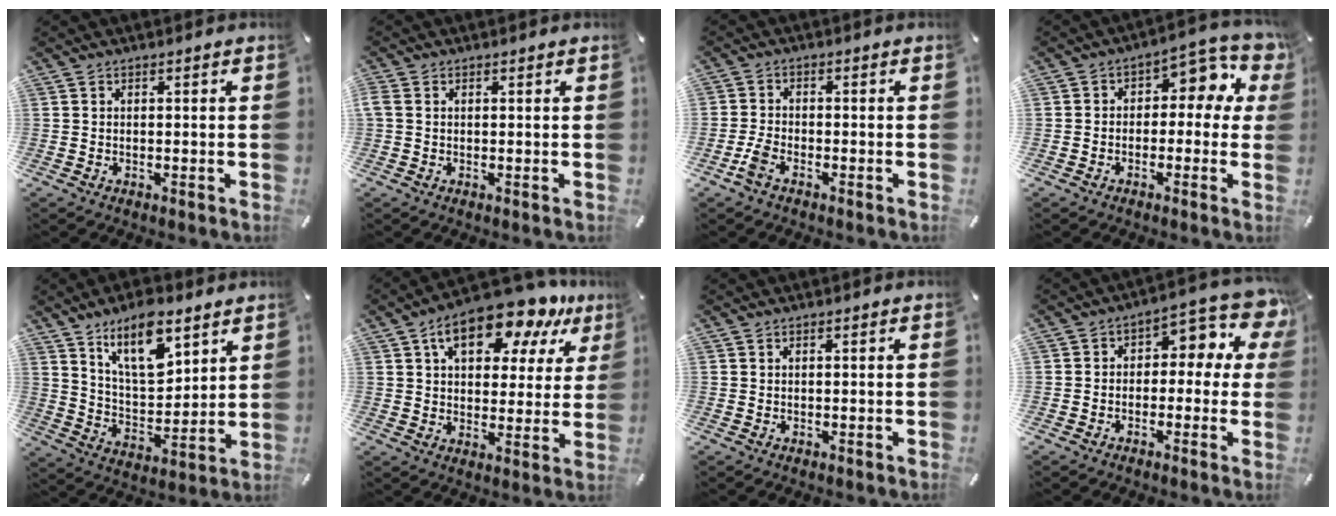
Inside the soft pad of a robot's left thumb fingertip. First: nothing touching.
{"total": 1.1, "force": [0.0, 0.7, 0.8], "torque": [-0.024, 0.003, -0.005]}
{"total": 3.7, "force": [-2.2, 2.2, 1.9], "torque": [-0.043, 0.009, -0.042]}
{"total": 8.9, "force": [2.8, 5.6, 6.3], "torque": [-0.075, -0.020, 0.046]}
{"total": 14.9, "force": [9.4, 7.0, 9.1], "torque": [-0.151, -0.040, 0.164]}
{"total": 15.7, "force": [9.9, 7.9, 9.2], "torque": [-0.141, -0.047, 0.169]}
{"total": 0.0}
{"total": 9.6, "force": [2.4, 5.9, 7.2], "torque": [-0.085, -0.015, 0.038]}